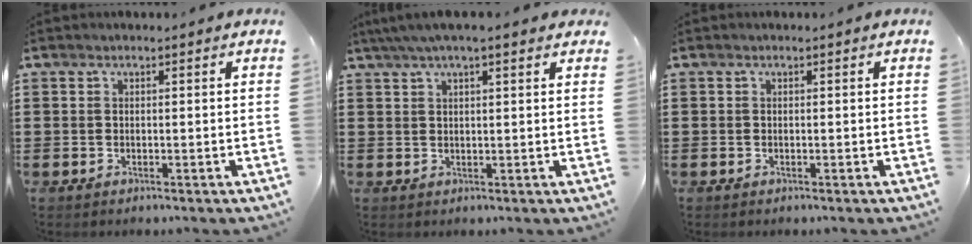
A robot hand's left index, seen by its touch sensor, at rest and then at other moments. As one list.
[{"total": 4.0, "force": [2.8, 0.8, 2.7], "torque": [-0.058, 0.005, 0.050]}, {"total": 0.0}]